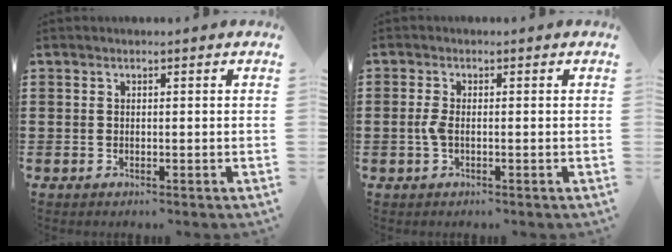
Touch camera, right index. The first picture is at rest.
{"total": 2.2, "force": [-0.6, 0.7, 2.0], "torque": [-0.058, -0.008, -0.018]}